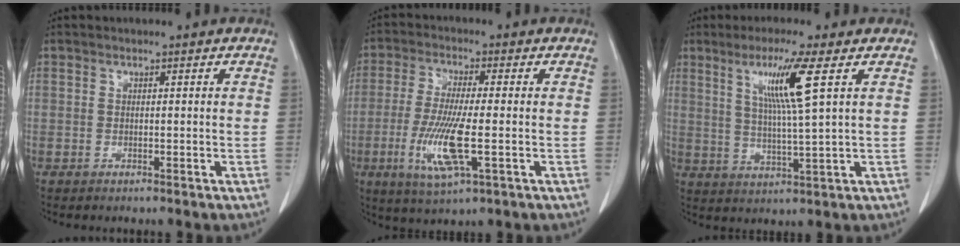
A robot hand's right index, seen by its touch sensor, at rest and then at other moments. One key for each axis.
{"total": 10.0, "fx": -2.5, "fy": 1.2, "fz": 9.6, "tx": -0.198, "ty": -0.020, "tz": -0.048}
{"total": 8.7, "fx": 3.5, "fy": -1.3, "fz": 7.8, "tx": -0.147, "ty": -0.007, "tz": 0.067}